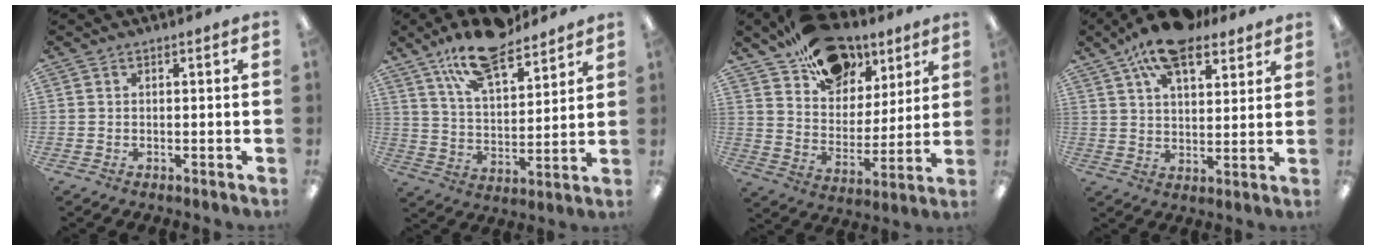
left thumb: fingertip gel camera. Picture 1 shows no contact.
{"total": 15.8, "force": [12.2, 5.8, 8.1], "torque": [-0.142, -0.061, 0.215]}
{"total": 18.3, "force": [12.5, 11.2, 7.3], "torque": [-0.116, -0.068, 0.228]}
{"total": 14.4, "force": [10.0, 5.9, 8.4], "torque": [-0.144, -0.037, 0.176]}